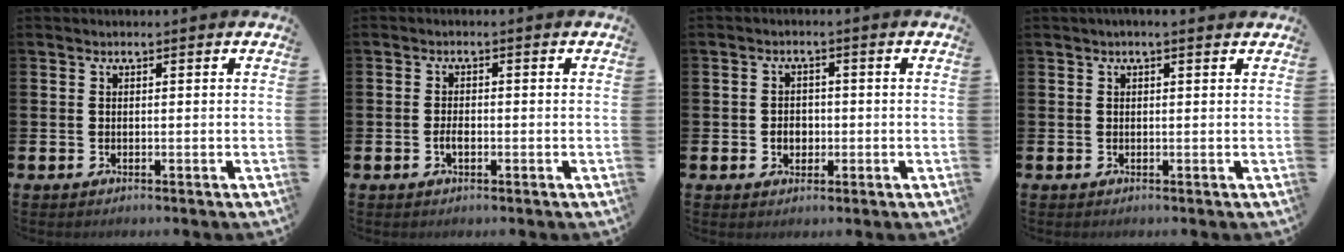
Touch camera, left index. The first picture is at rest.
{"total": 1.8, "force": [-0.6, 0.9, 1.4], "torque": [-0.026, 0.000, -0.012]}
{"total": 2.6, "force": [-0.6, 2.1, 1.4], "torque": [-0.012, -0.001, -0.018]}
{"total": 0.8, "force": [0.4, 0.1, 0.7], "torque": [-0.012, 0.002, 0.006]}